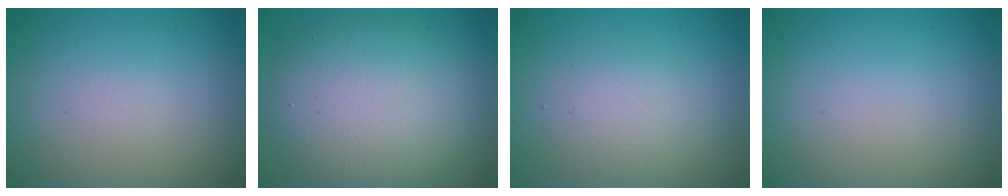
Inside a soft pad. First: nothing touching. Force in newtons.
{"total": 9.0, "press": 9.0, "slide": 1.0}
{"total": 2.4, "press": 2.4, "slide": 0.1}
{"total": 0.0}